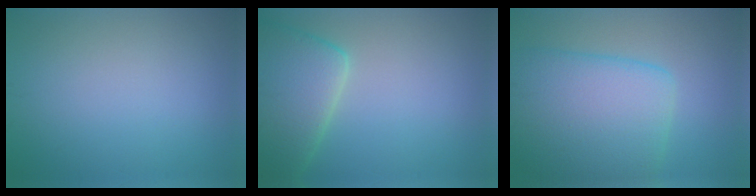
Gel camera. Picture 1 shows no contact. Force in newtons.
{"total": 7.1, "press": 7.0, "slide": 0.6}
{"total": 9.6, "press": 9.6, "slide": 0.3}